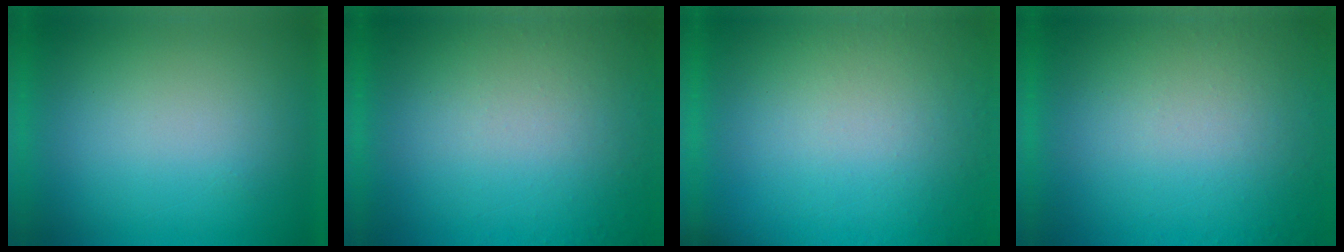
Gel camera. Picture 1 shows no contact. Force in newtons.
{"total": 4.7}
{"total": 5.0}
{"total": 4.7}